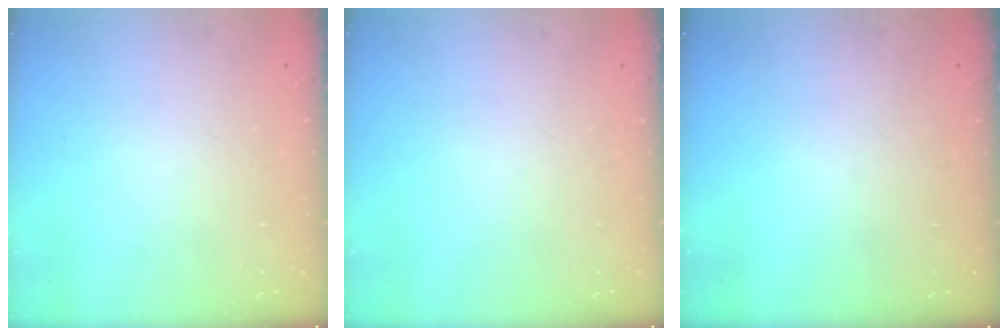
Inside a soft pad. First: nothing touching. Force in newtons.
{"total": 0.0}
{"total": 0.0}